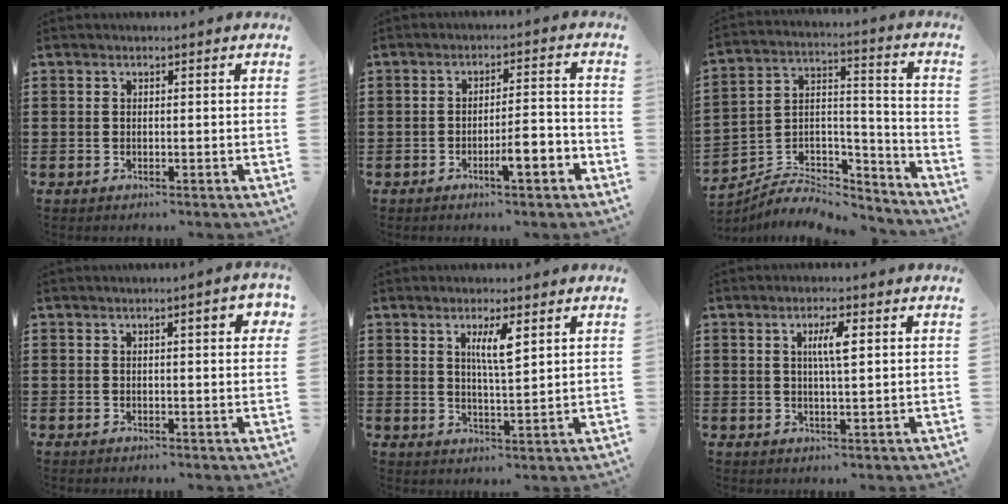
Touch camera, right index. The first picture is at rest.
{"total": 4.9, "force": [-2.6, 0.8, 4.1], "torque": [-0.067, 0.003, -0.046]}
{"total": 6.3, "force": [-5.4, 2.7, 1.6], "torque": [-0.032, 0.009, -0.105]}
{"total": 2.8, "force": [0.8, 0.5, 2.6], "torque": [-0.035, -0.001, 0.007]}
{"total": 4.6, "force": [2.0, 0.9, 4.0], "torque": [-0.077, 0.002, 0.030]}
{"total": 4.2, "force": [1.0, 0.8, 3.9], "torque": [-0.081, 0.008, 0.013]}